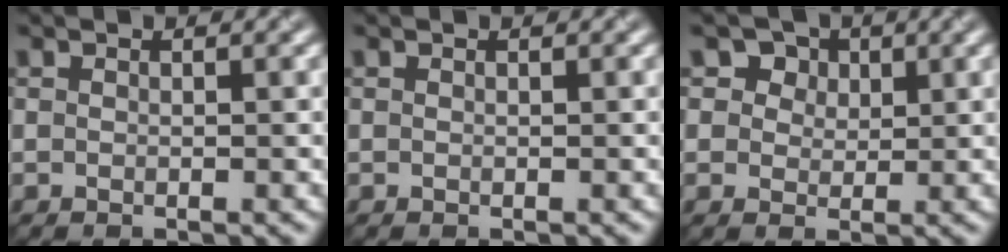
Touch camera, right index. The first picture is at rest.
{"total": 0.0}
{"total": 5.0, "force": [2.8, 3.8, 1.9], "torque": [-0.042, 0.004, 0.037]}